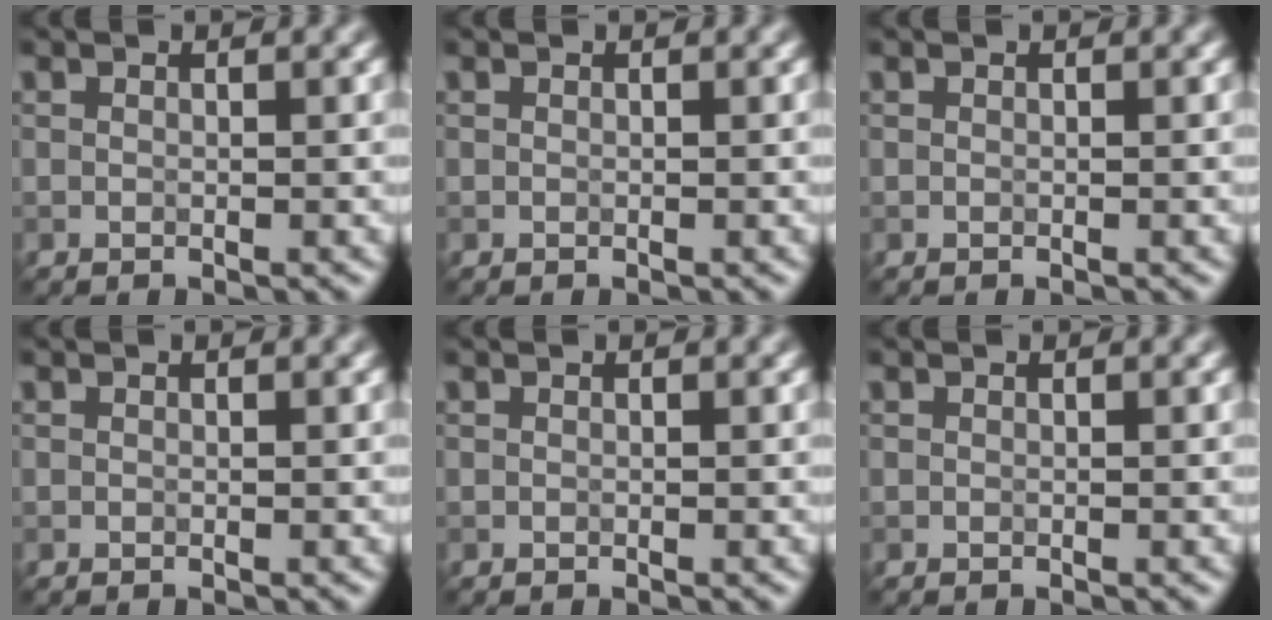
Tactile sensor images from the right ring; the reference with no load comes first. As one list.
[{"total": 0.0}, {"total": 0.0}, {"total": 0.0}, {"total": 0.0}, {"total": 0.0}]